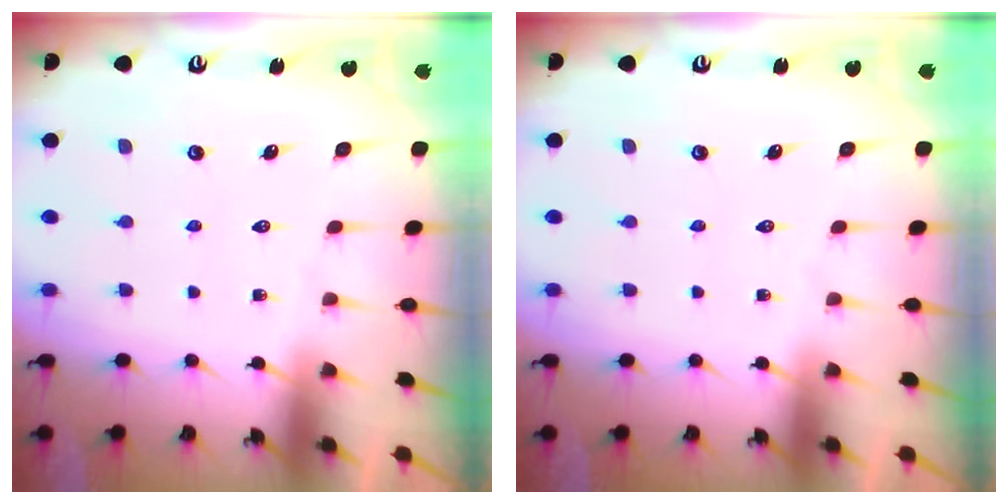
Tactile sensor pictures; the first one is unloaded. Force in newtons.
{"total": 0.0}